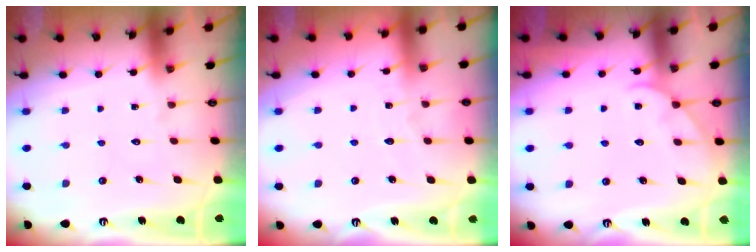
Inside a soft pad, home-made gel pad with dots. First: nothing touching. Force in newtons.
{"total": 2.3, "press": 2.3, "slide": 0.3}
{"total": 2.8, "press": 2.8, "slide": 0.3}